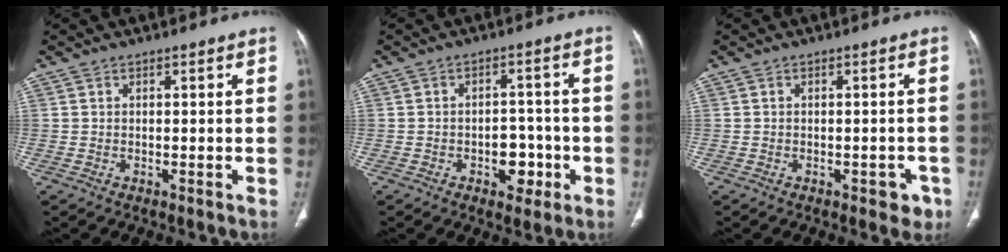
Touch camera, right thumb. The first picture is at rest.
{"total": 6.0, "force": [-2.2, 4.1, 3.9], "torque": [-0.022, 0.020, -0.027]}
{"total": 3.1, "force": [-1.6, 1.8, 1.9], "torque": [-0.004, 0.007, -0.017]}